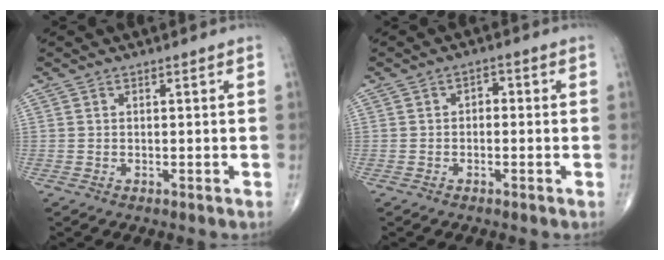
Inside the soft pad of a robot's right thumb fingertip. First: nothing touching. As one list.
[{"total": 1.8, "force": [-0.2, 1.3, 1.3], "torque": [-0.003, 0.010, -0.013]}]